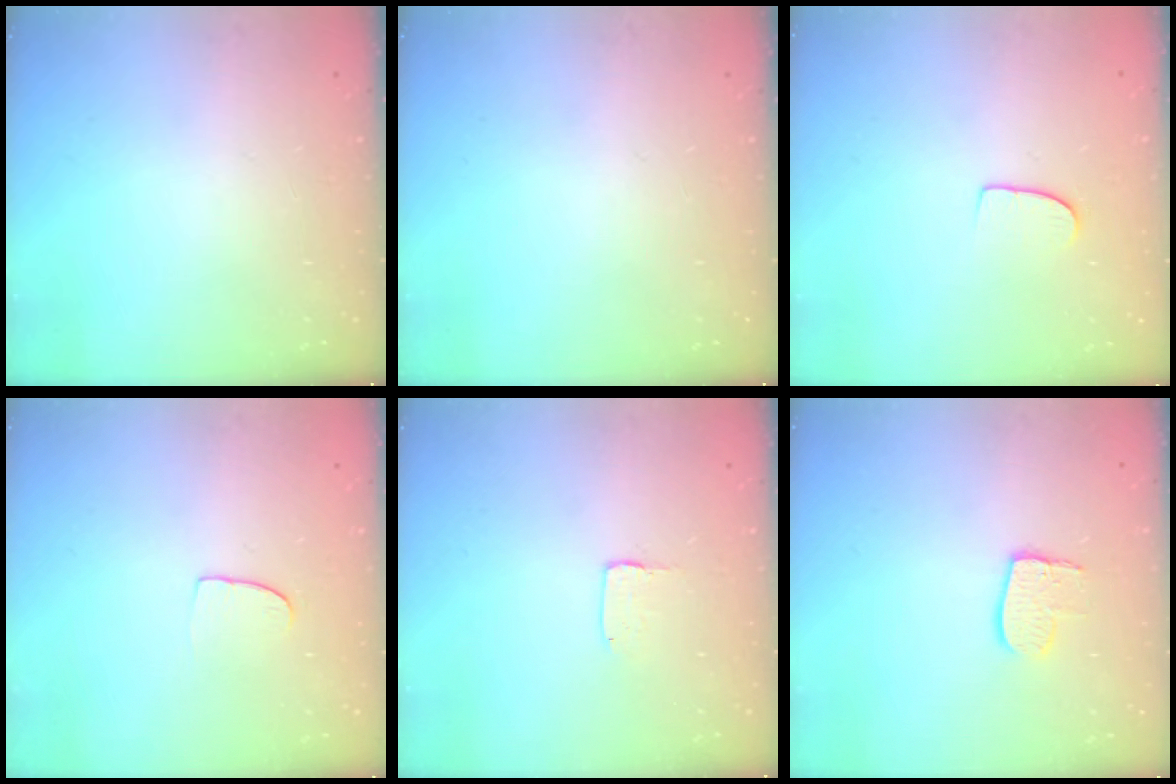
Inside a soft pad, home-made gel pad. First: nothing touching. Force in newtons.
{"total": 0.0}
{"total": 6.5, "press": 6.5, "slide": 0.5}
{"total": 4.8, "press": 4.8, "slide": 0.4}
{"total": 1.7, "press": 1.6, "slide": 0.1}
{"total": 8.3, "press": 8.3, "slide": 0.7}